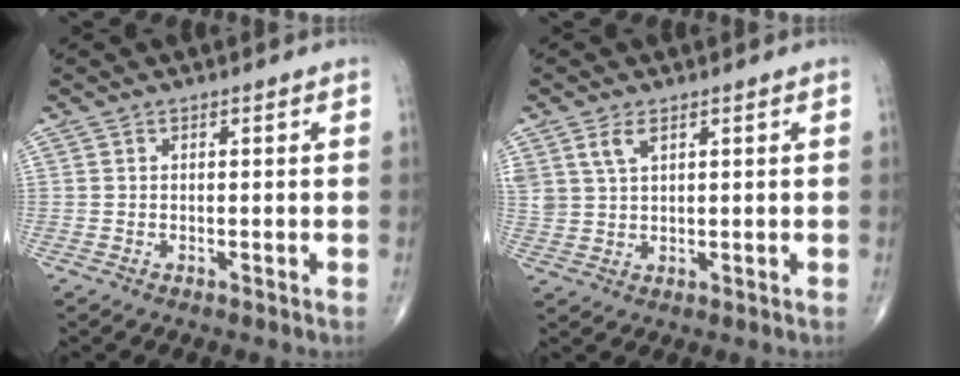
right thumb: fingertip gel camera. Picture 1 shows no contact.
{"total": 4.3, "force": [2.3, 2.3, 2.8], "torque": [-0.059, -0.004, 0.053]}